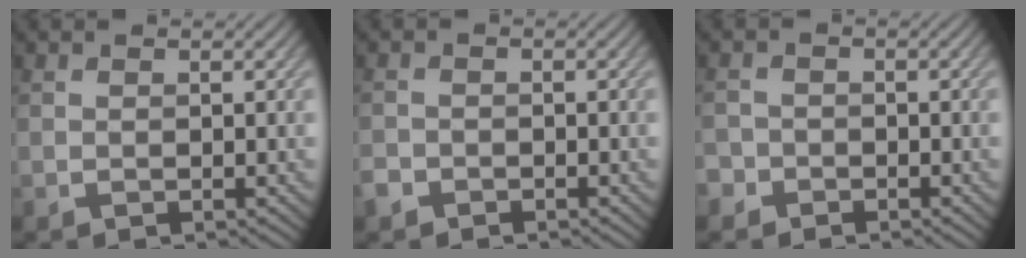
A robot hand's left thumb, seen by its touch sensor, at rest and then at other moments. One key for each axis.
{"total": 1.8, "fx": -1.4, "fy": 1.1, "fz": 0.4, "tx": -0.009, "ty": -0.002, "tz": -0.033}
{"total": 2.0, "fx": -1.3, "fy": 1.6, "fz": 0.1, "tx": 0.005, "ty": 0.000, "tz": -0.031}